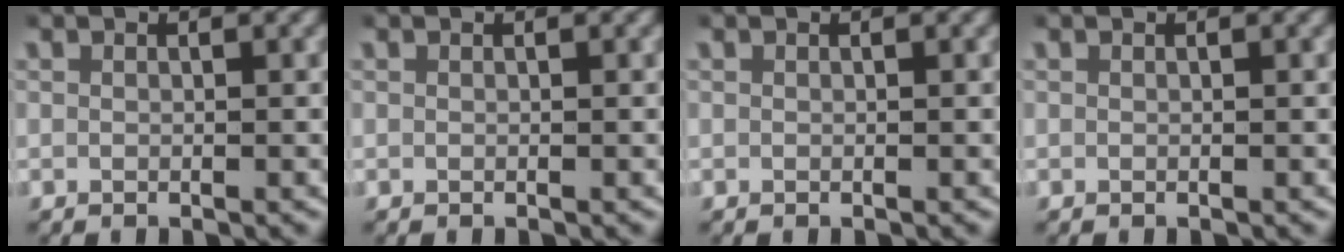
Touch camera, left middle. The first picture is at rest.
{"total": 0.0}
{"total": 0.0}
{"total": 0.0}